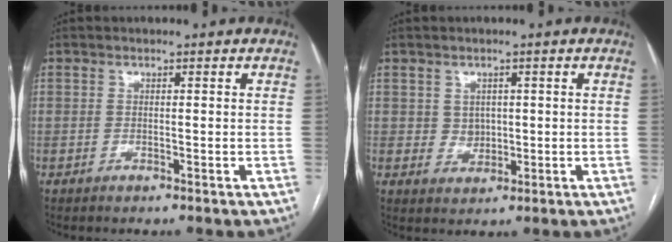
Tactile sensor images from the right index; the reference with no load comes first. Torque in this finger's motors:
{"motor_torque": [-0.30, 0.30, -0.04, 0.00]}